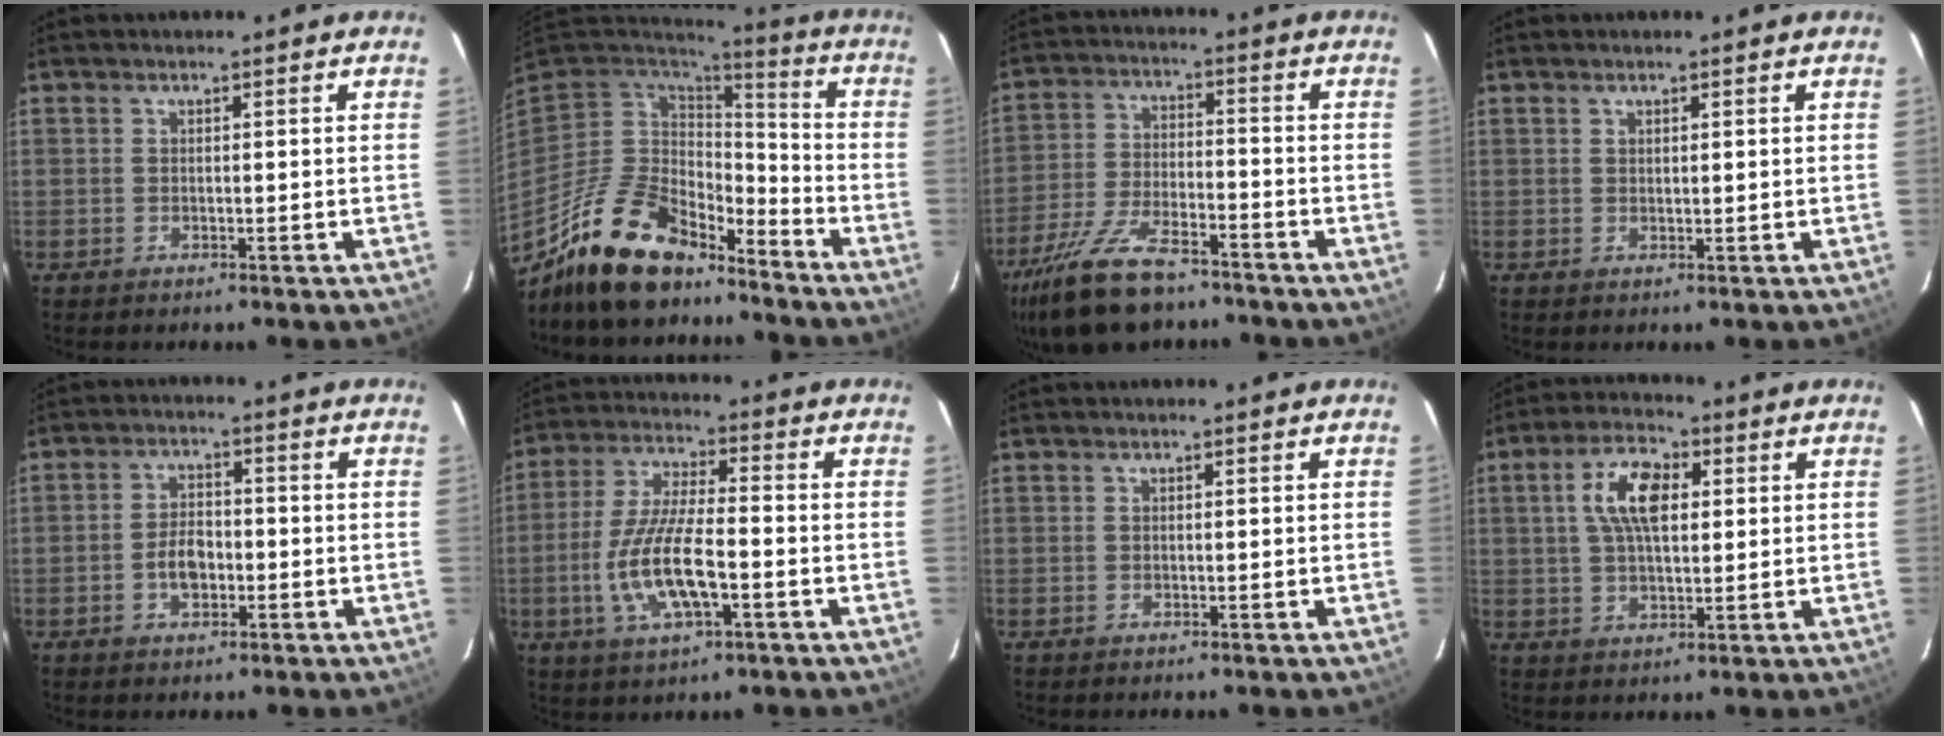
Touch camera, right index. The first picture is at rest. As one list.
[{"total": 17.0, "force": [-13.1, 7.3, 8.1], "torque": [-0.175, -0.013, -0.226]}, {"total": 16.2, "force": [-12.4, 5.7, 8.8], "torque": [-0.197, -0.028, -0.224]}, {"total": 0.7, "force": [0.5, 0.3, 0.3], "torque": [-0.005, 0.001, 0.010]}, {"total": 5.0, "force": [-1.6, 3.1, 3.7], "torque": [-0.072, 0.008, -0.025]}, {"total": 13.0, "force": [-3.8, 4.0, 11.8], "torque": [-0.244, -0.008, -0.069]}, {"total": 0.0}, {"total": 9.3, "force": [2.2, 4.4, 7.8], "torque": [-0.146, 0.019, 0.040]}]